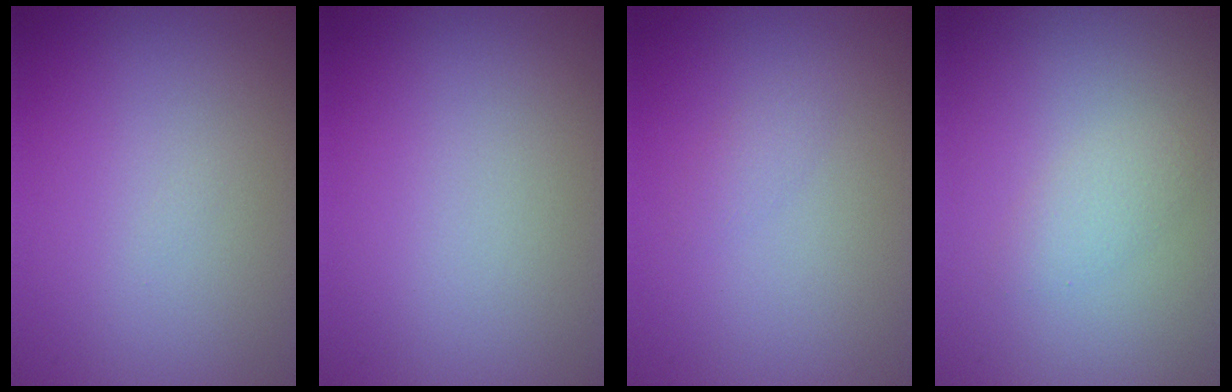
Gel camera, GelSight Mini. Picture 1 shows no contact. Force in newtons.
{"total": 0.0}
{"total": 0.8, "press": 0.8, "slide": 0.0}
{"total": 1.6, "press": 1.6, "slide": 0.1}